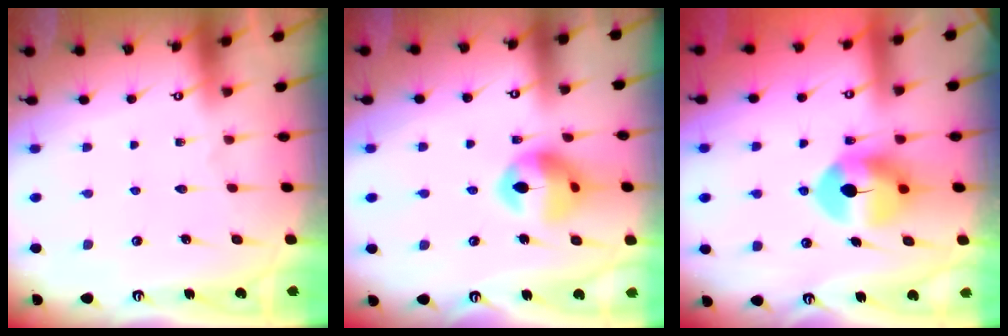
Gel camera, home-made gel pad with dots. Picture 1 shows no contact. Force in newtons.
{"total": 13.2, "press": 13.1, "slide": 1.6}
{"total": 9.4, "press": 9.3, "slide": 1.3}